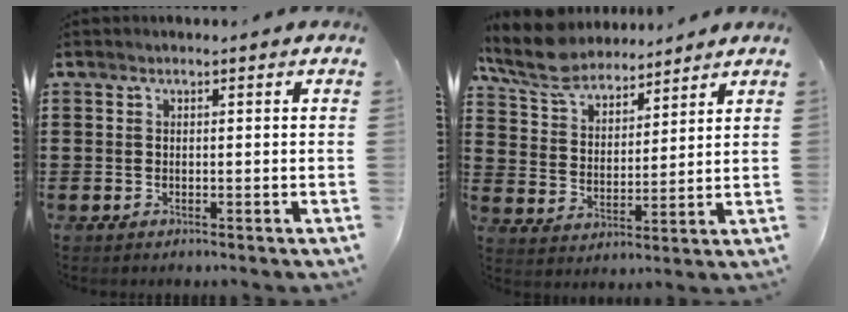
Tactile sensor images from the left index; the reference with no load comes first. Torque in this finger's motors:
{"motor_torque": [2.08, -0.06, 1.05, 0.21]}